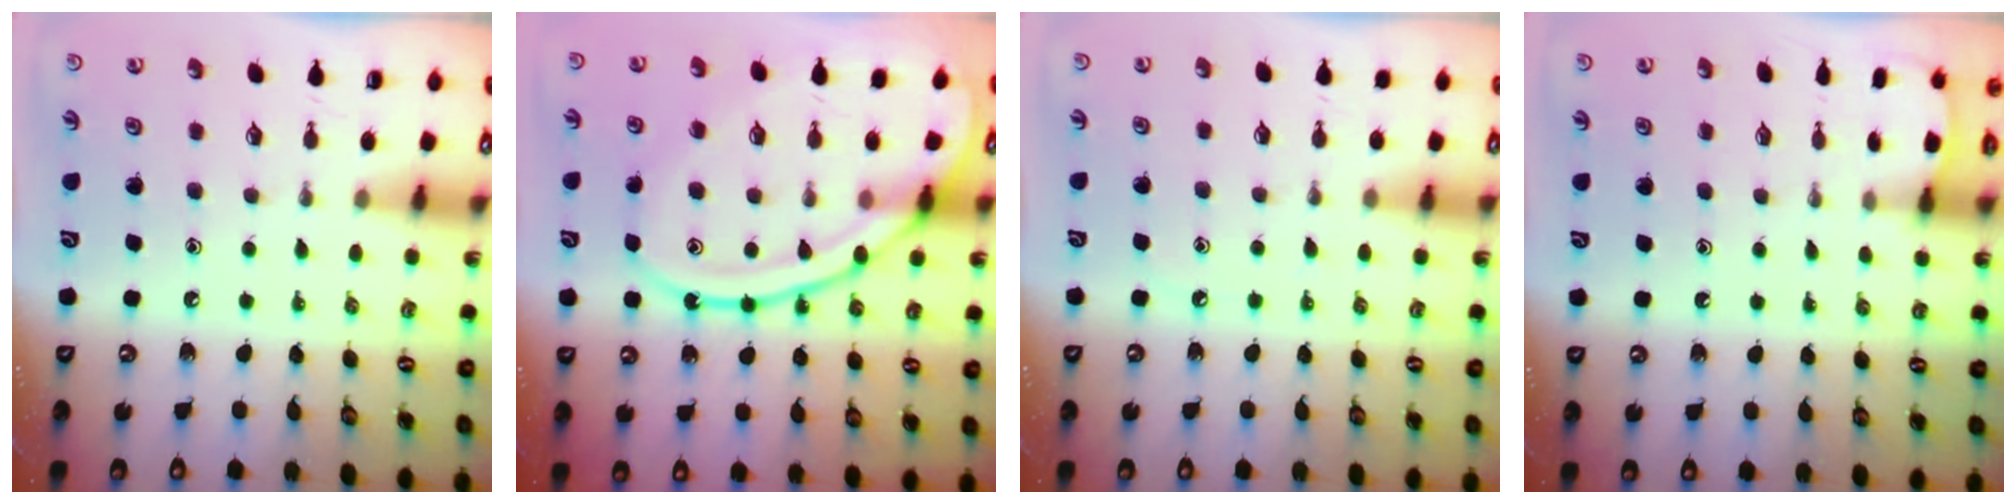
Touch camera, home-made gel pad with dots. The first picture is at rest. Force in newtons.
{"total": 17.9, "press": 17.8, "slide": 1.6}
{"total": 4.8, "press": 4.8, "slide": 0.7}
{"total": 2.2, "press": 2.2, "slide": 0.2}